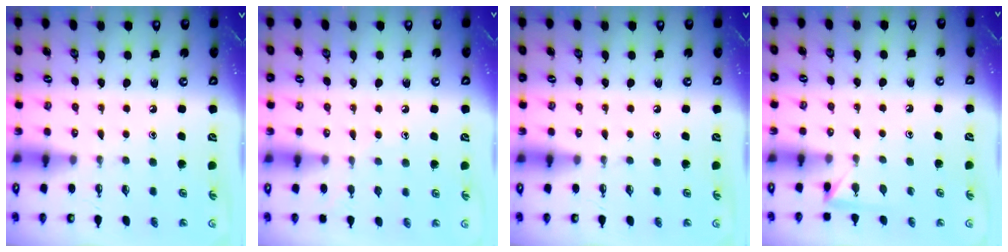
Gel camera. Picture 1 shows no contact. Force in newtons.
{"total": 4.8, "press": 4.8, "slide": 0.5}
{"total": 0.0}
{"total": 2.9, "press": 2.9, "slide": 0.3}